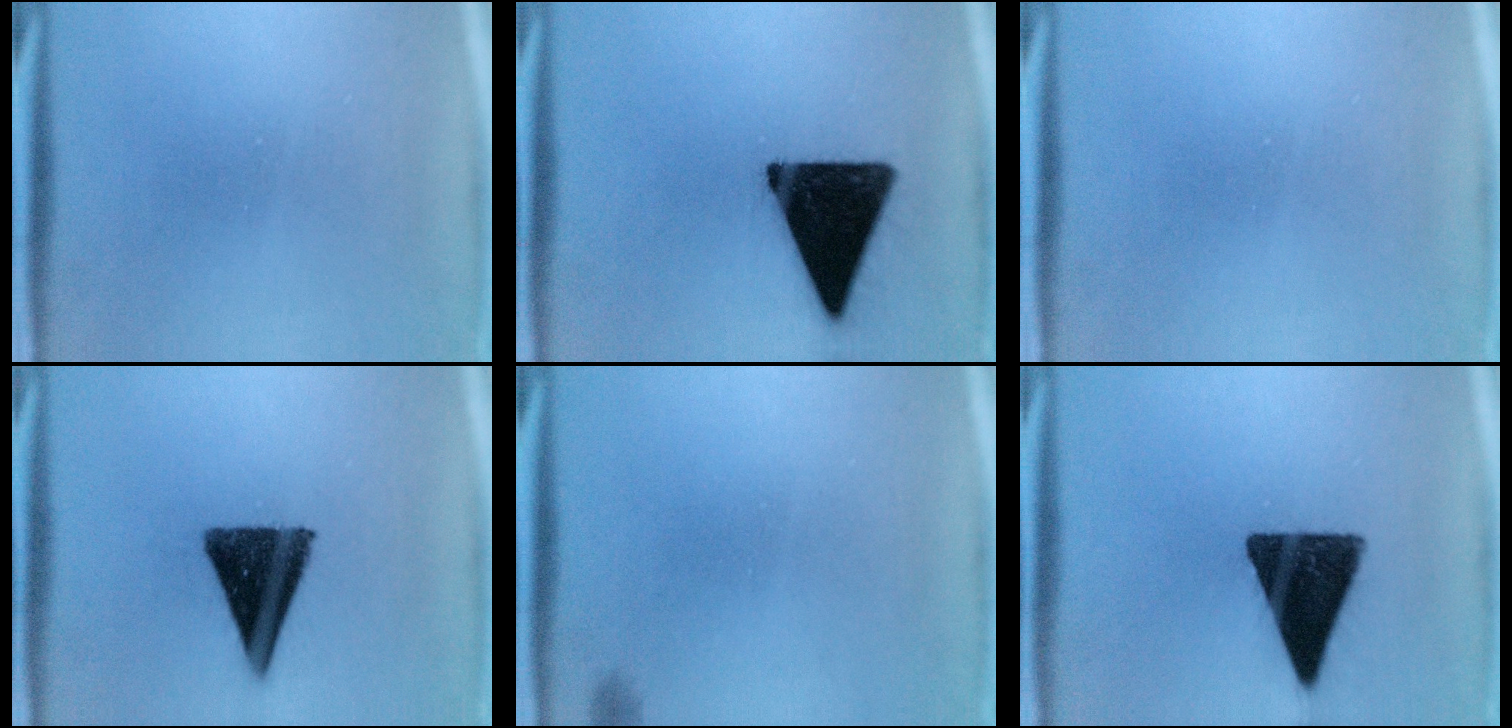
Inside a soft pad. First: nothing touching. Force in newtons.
{"total": 18.1}
{"total": 0.0}
{"total": 14.2}
{"total": 0.6}
{"total": 14.6}